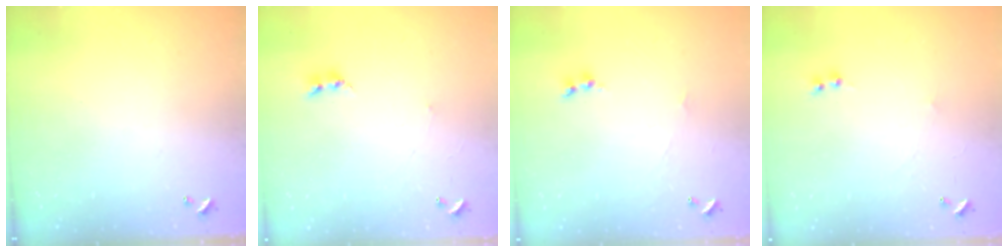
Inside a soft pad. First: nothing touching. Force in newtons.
{"total": 2.4, "press": 2.4, "slide": 0.4}
{"total": 1.7, "press": 1.6, "slide": 0.6}
{"total": 1.1, "press": 0.9, "slide": 0.6}